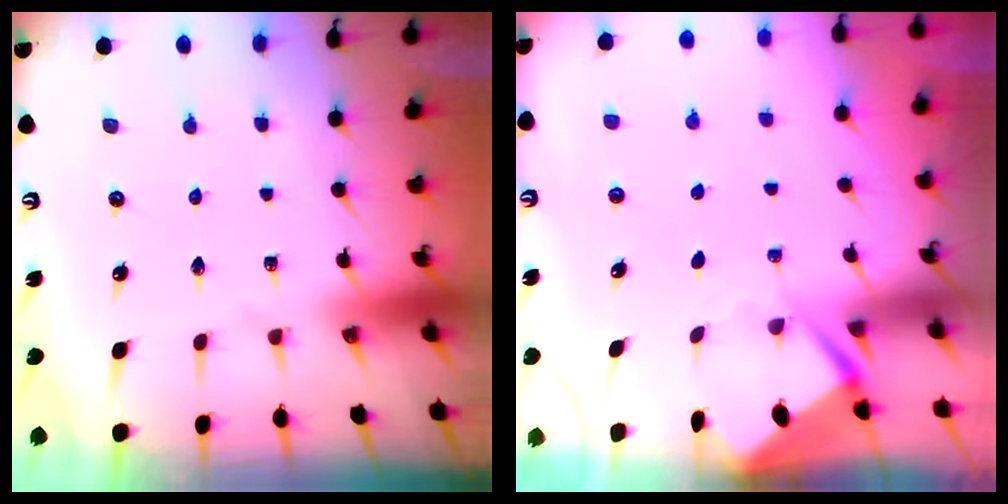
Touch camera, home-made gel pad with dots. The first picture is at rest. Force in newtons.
{"total": 3.8, "press": 3.8, "slide": 0.1}